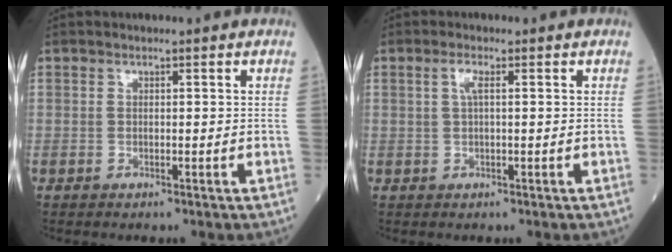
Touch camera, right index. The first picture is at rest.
{"total": 1.7, "force": [0.5, 0.3, 1.6], "torque": [-0.039, 0.004, 0.008]}